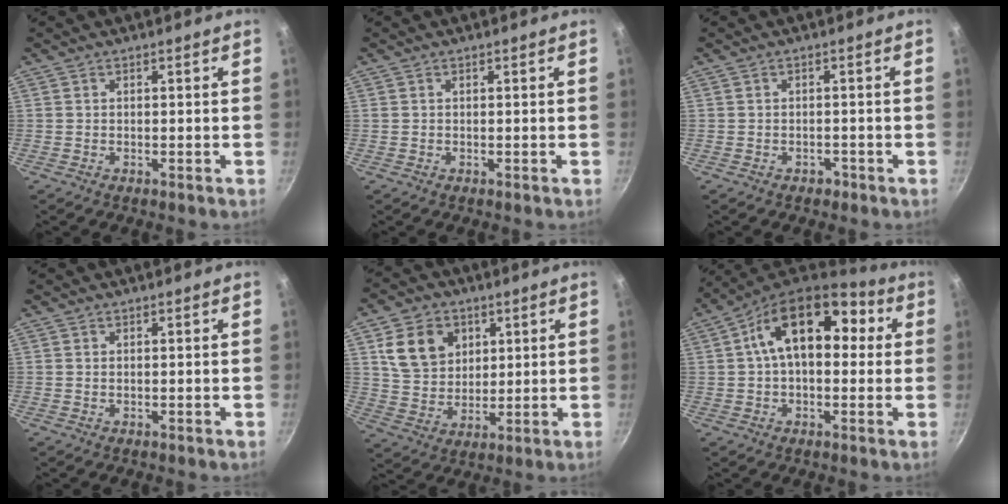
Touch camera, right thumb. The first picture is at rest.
{"total": 0.0}
{"total": 1.4, "force": [-0.9, 1.0, 0.4], "torque": [0.000, 0.005, -0.015]}
{"total": 0.0}
{"total": 11.8, "force": [4.3, 9.4, 5.7], "torque": [-0.070, -0.012, 0.087]}
{"total": 17.5, "force": [3.5, 10.2, 13.8], "torque": [-0.191, 0.038, 0.042]}